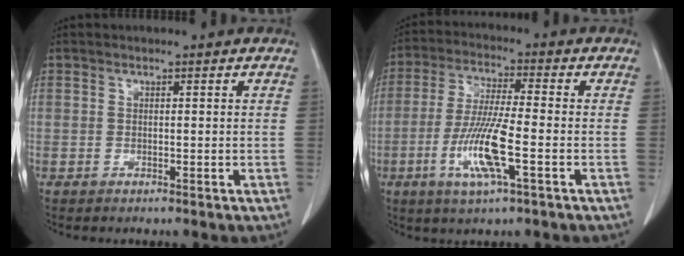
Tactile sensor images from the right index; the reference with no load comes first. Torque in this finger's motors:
{"motor_torque": [0.97, -0.61, 0.38, 0.12]}